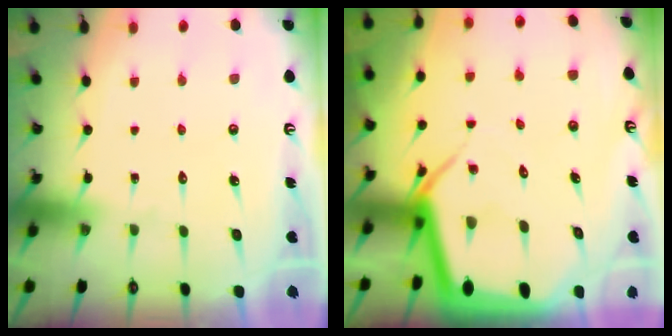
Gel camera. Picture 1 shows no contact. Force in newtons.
{"total": 8.7, "press": 8.7, "slide": 0.9}